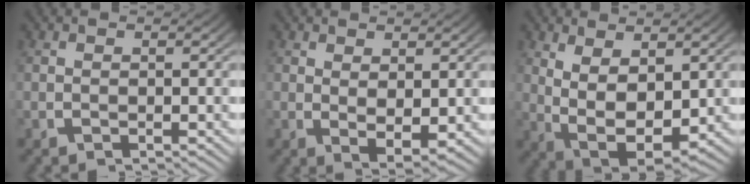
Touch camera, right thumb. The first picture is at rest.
{"total": 3.0, "force": [0.4, 1.7, 2.5], "torque": [-0.044, -0.017, 0.018]}
{"total": 8.4, "force": [-0.9, 5.6, 6.2], "torque": [-0.137, -0.049, 0.007]}